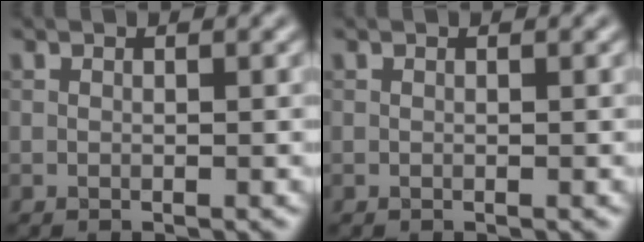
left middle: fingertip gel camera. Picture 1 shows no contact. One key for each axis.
{"total": 0.0}